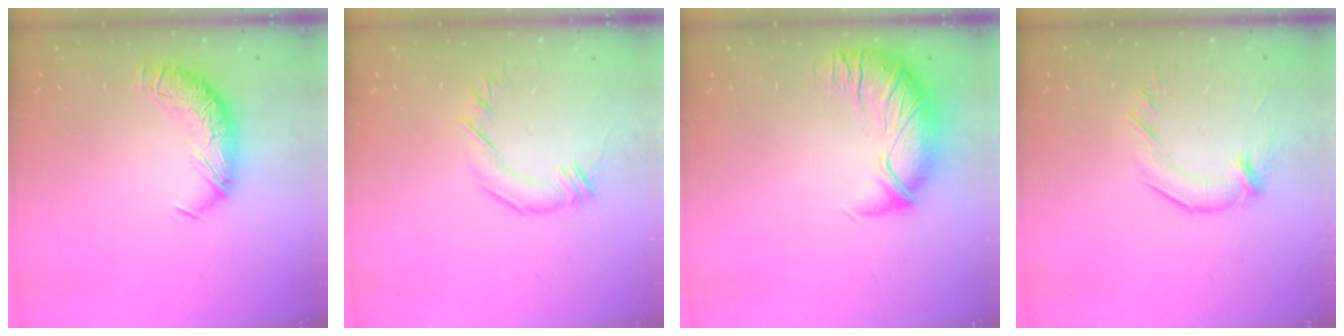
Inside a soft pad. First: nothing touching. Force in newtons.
{"total": 2.5, "press": 2.4, "slide": 0.3}
{"total": 2.9, "press": 1.6, "slide": 2.3}
{"total": 1.9, "press": 1.6, "slide": 1.1}